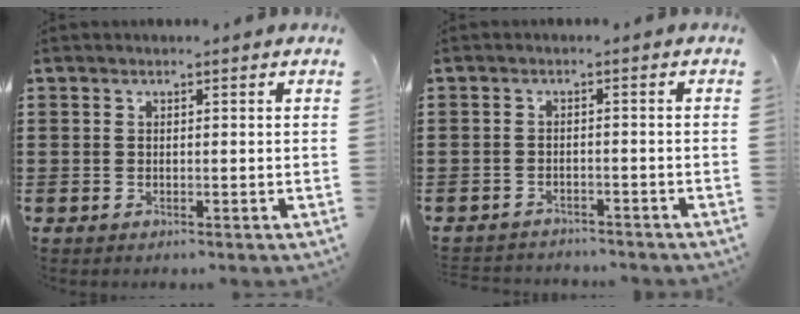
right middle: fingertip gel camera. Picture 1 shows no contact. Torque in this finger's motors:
{"motor_torque": [2.03, -0.11, 0.39, 0.10]}